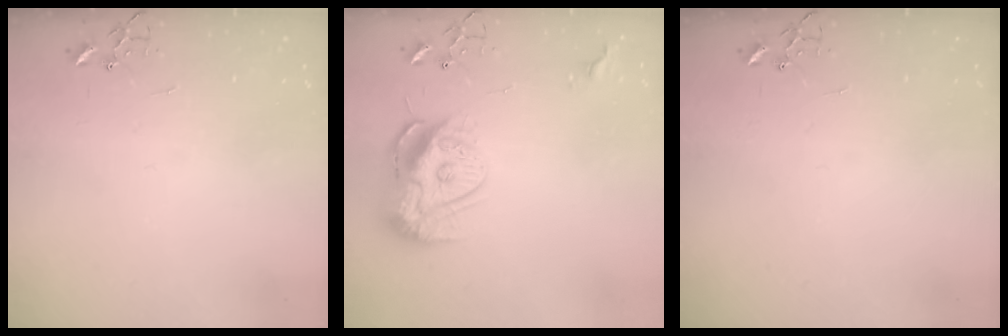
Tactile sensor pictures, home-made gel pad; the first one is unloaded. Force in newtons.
{"total": 13.7, "press": 13.7, "slide": 1.2}
{"total": 0.0}